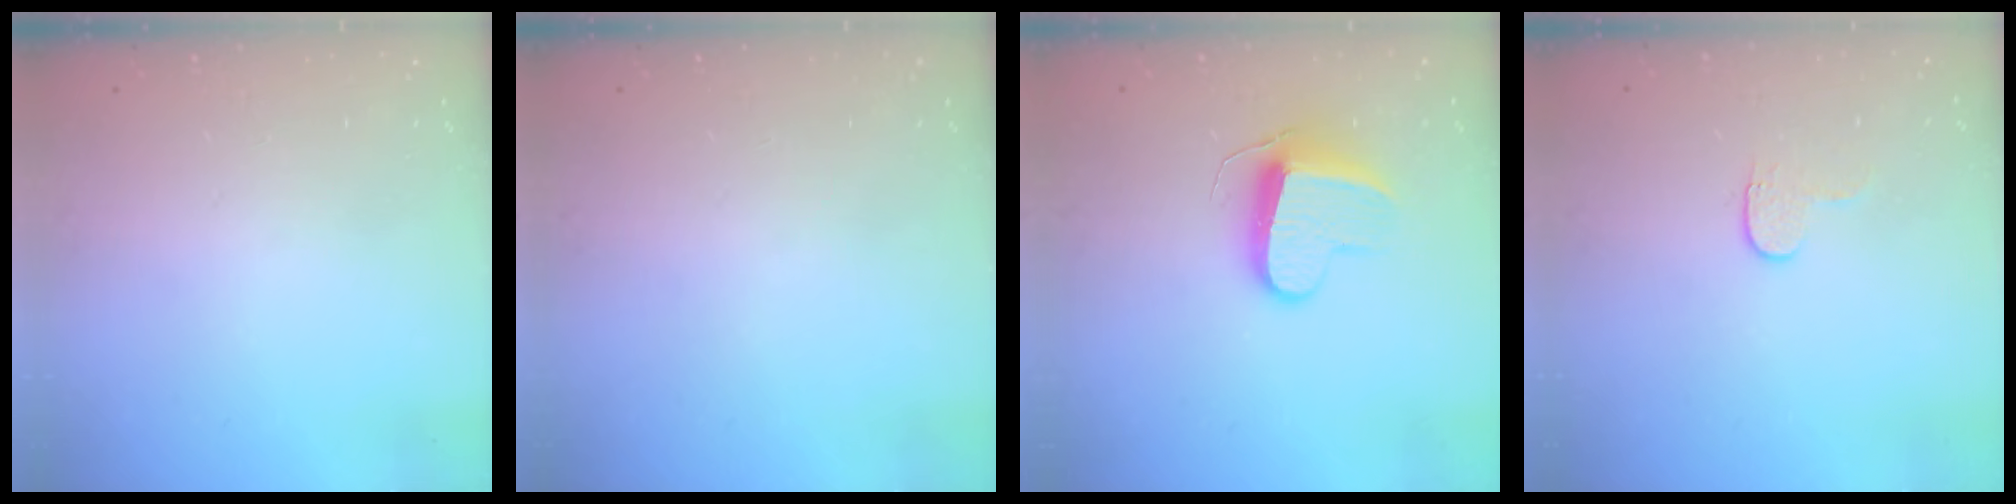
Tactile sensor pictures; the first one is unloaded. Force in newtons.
{"total": 0.0}
{"total": 9.9, "press": 9.9, "slide": 0.2}
{"total": 3.6, "press": 3.6, "slide": 0.4}